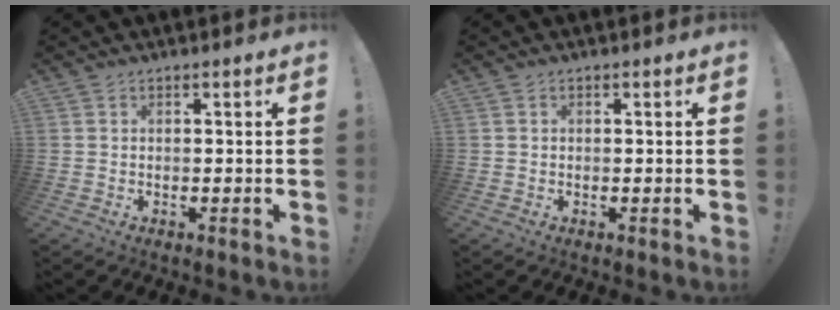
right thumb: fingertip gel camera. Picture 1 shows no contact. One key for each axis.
{"total": 0.0}